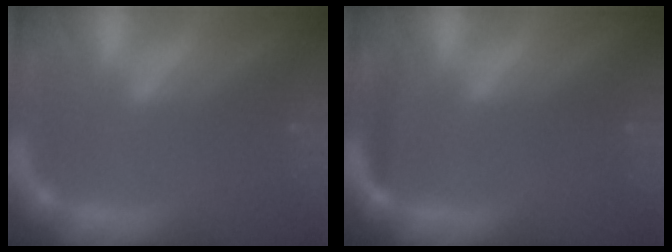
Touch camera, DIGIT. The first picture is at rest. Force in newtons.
{"total": 1.4}